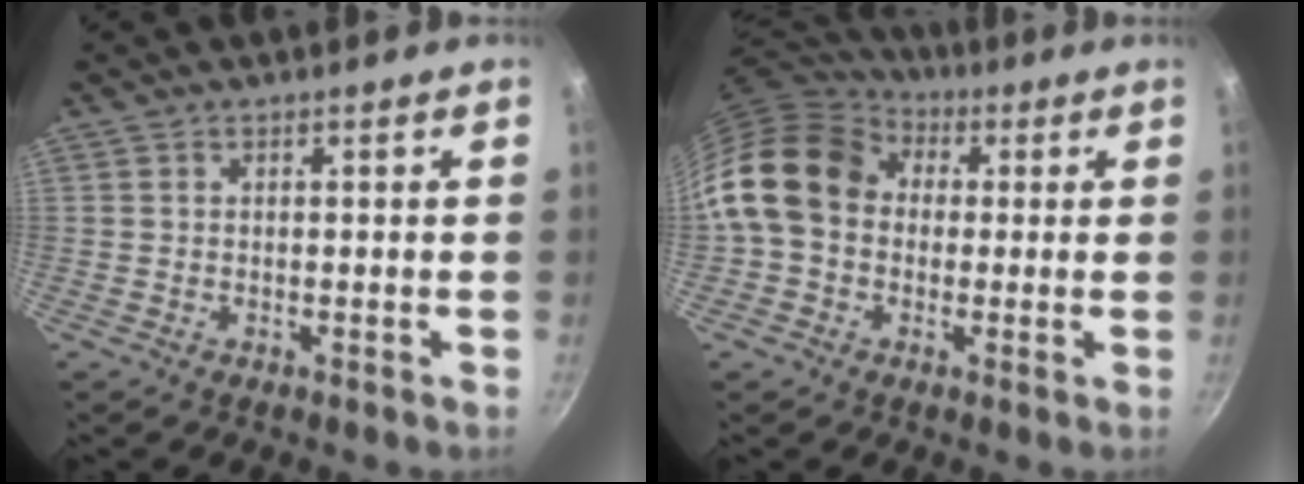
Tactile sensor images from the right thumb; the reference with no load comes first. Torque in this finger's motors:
{"motor_torque": [1.81, 3.19, 1.15, -1.00, 0.34]}